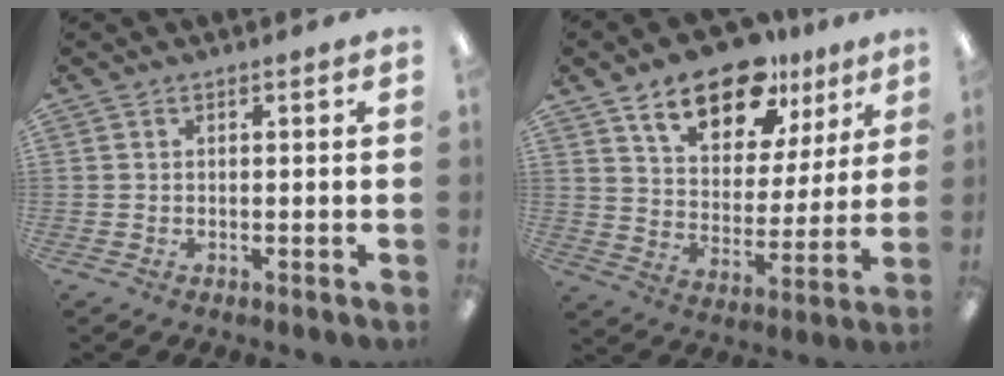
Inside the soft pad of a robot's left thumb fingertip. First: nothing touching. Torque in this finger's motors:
{"motor_torque": [0.36, 0.48, 1.28, -1.49, 0.07]}